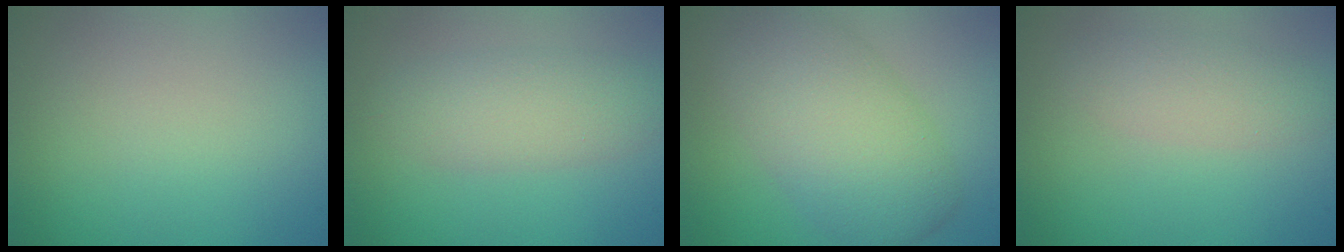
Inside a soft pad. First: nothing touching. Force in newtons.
{"total": 3.8, "press": 3.8, "slide": 0.1}
{"total": 7.9, "press": 7.9, "slide": 0.3}
{"total": 2.4, "press": 2.4, "slide": 0.1}